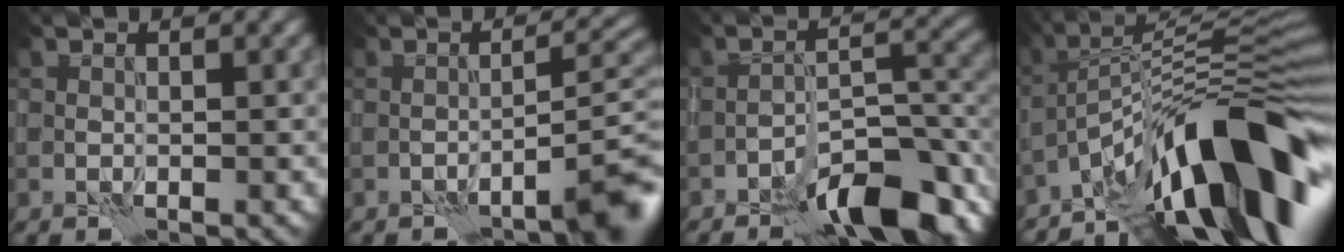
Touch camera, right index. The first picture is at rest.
{"total": 5.1, "force": [-2.9, 0.7, 4.1], "torque": [-0.047, 0.019, -0.046]}
{"total": 9.0, "force": [-5.9, 3.0, 6.0], "torque": [-0.080, 0.010, -0.103]}
{"total": 13.9, "force": [-7.2, 3.7, 11.3], "torque": [-0.163, 0.025, -0.122]}